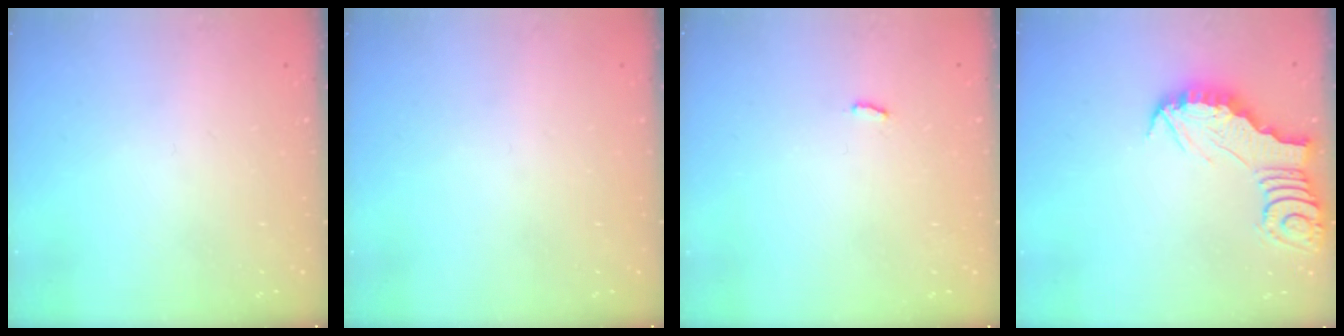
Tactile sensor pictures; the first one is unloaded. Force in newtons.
{"total": 0.0}
{"total": 2.2, "press": 2.2, "slide": 0.2}
{"total": 2.9, "press": 2.9, "slide": 0.2}